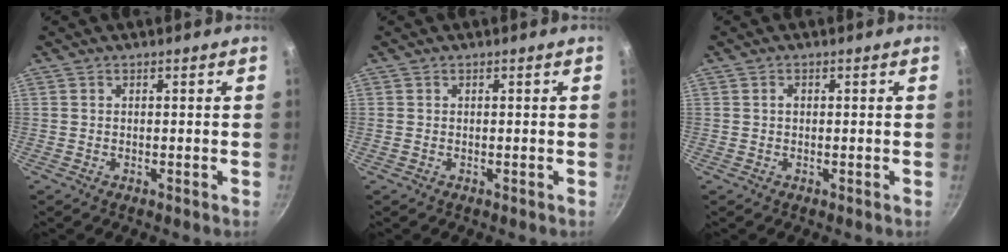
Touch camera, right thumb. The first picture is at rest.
{"total": 0.0}
{"total": 0.9, "force": [0.0, 0.7, 0.6], "torque": [-0.009, 0.005, 0.001]}